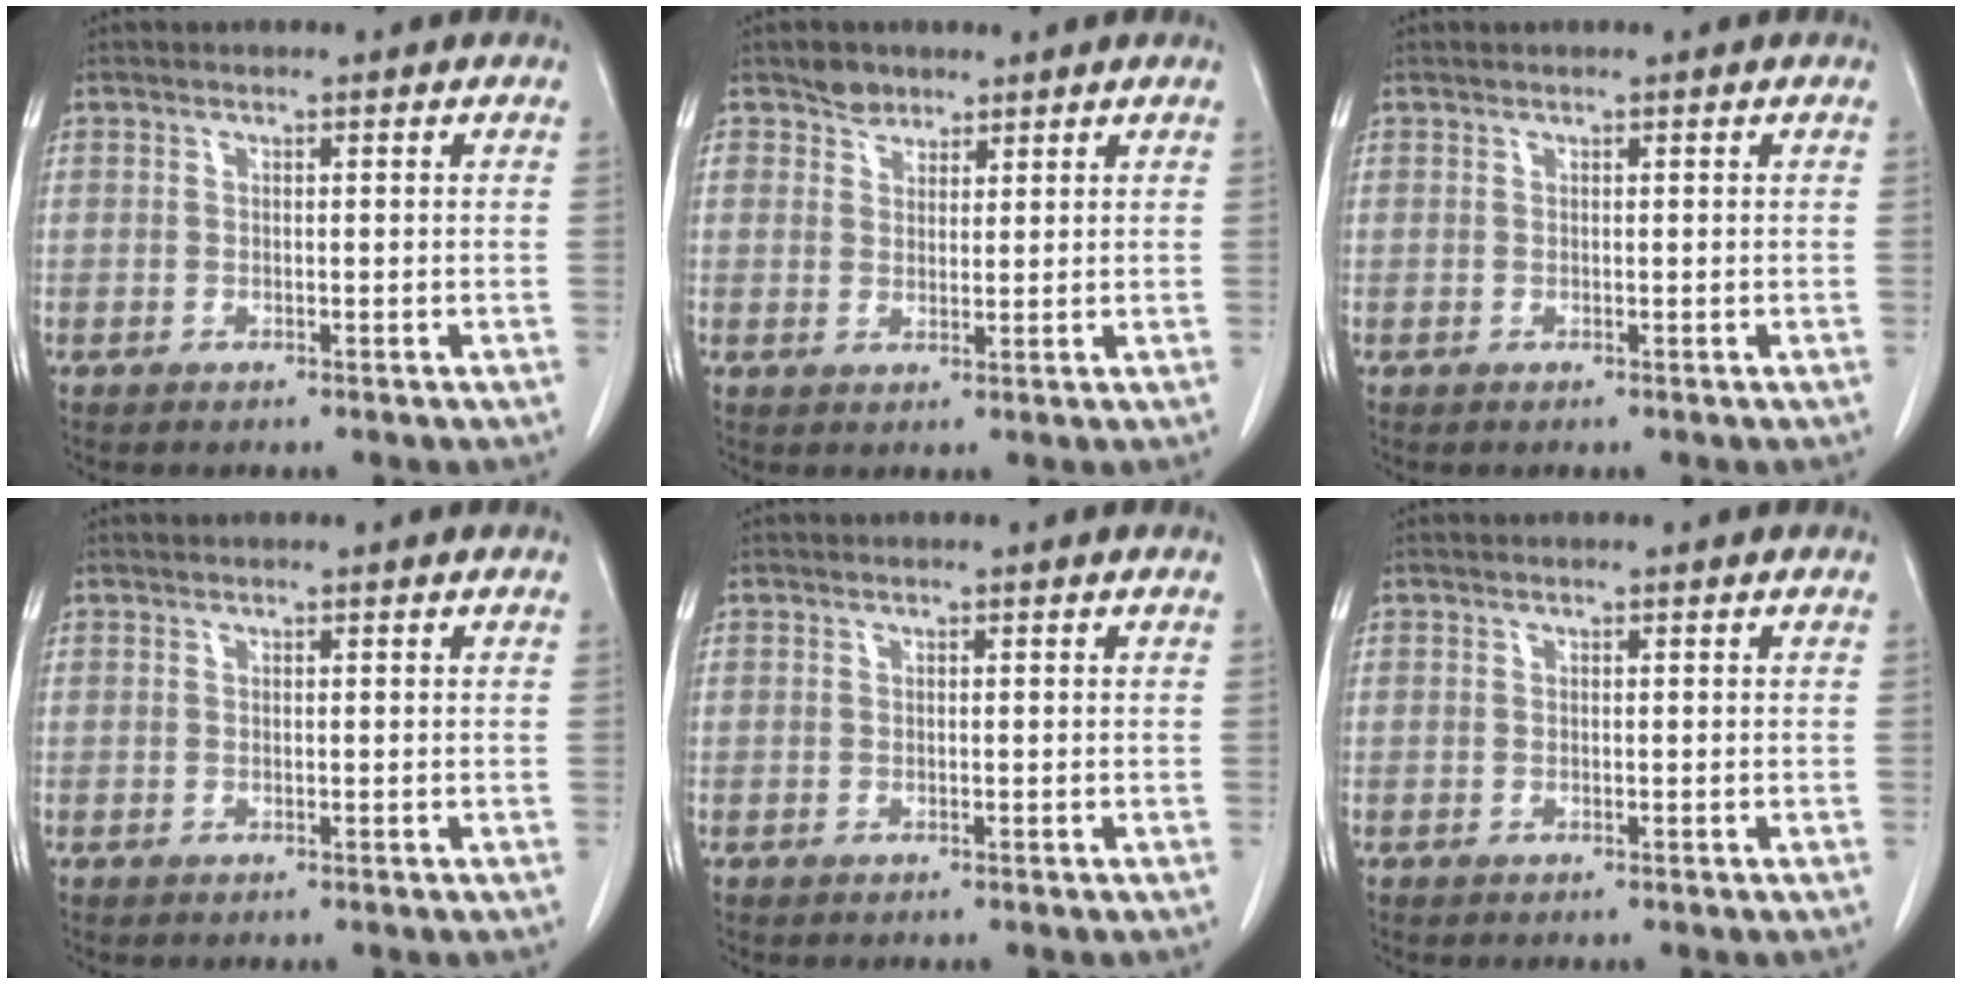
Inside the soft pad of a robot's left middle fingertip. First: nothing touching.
{"total": 2.7, "force": [2.1, 1.7, 0.3], "torque": [-0.002, 0.001, 0.035]}
{"total": 0.0}
{"total": 0.0}
{"total": 0.0}
{"total": 0.0}